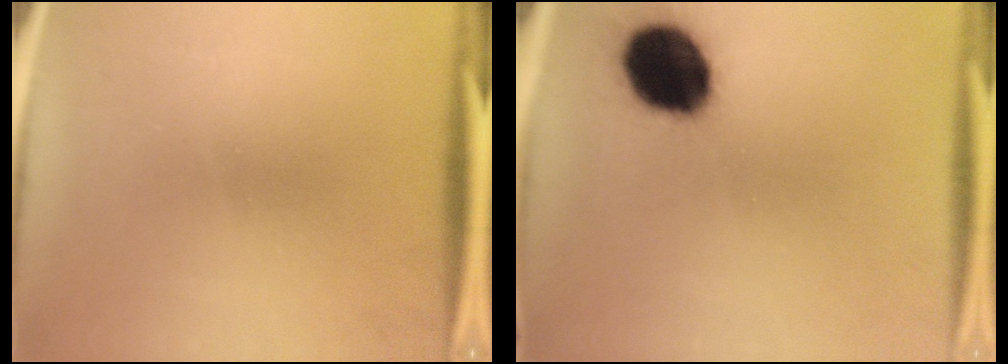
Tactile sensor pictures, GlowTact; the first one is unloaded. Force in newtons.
{"total": 19.4}